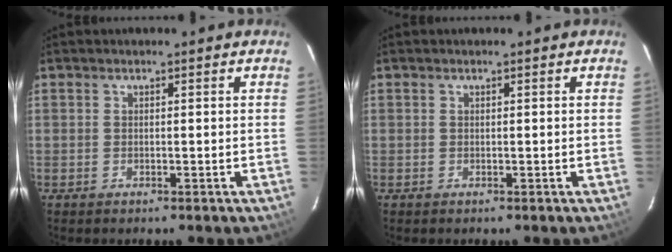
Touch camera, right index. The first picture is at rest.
{"total": 0.0}